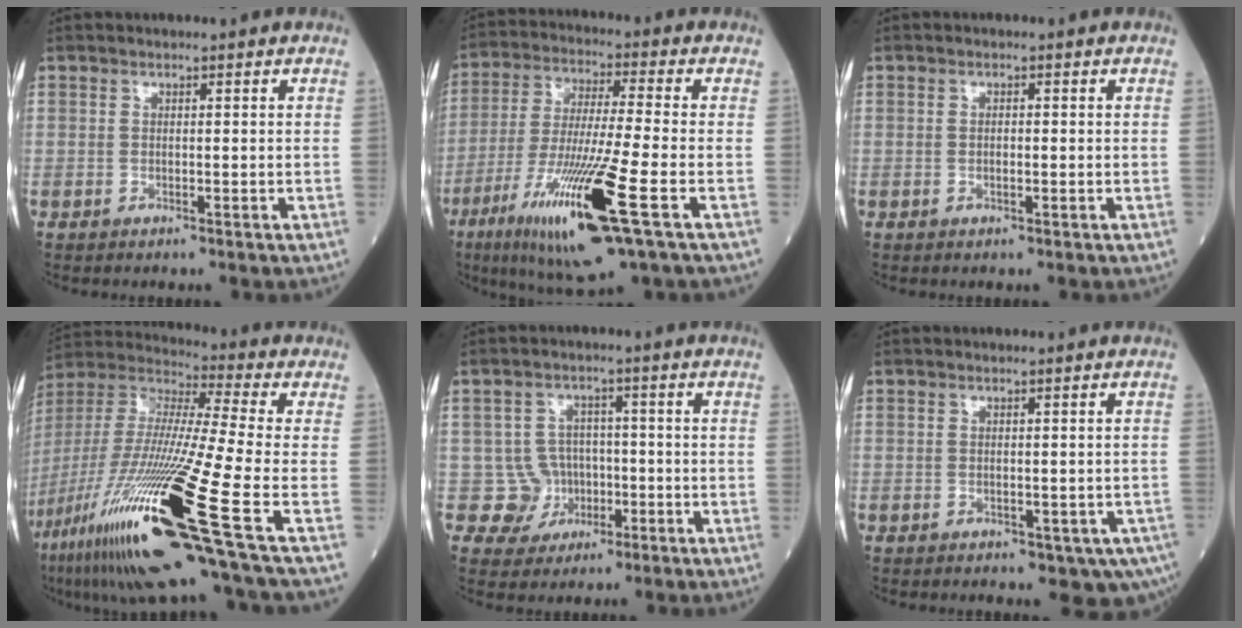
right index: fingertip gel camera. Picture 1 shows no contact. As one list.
[{"total": 15.4, "force": [-6.4, 0.1, 14.0], "torque": [-0.284, -0.038, -0.115]}, {"total": 1.0, "force": [-0.2, 0.4, 0.9], "torque": [-0.017, 0.000, -0.003]}, {"total": 29.0, "force": [-13.7, 1.0, 25.6], "torque": [-0.522, -0.068, -0.256]}, {"total": 5.4, "force": [-1.2, 5.3, -0.1], "torque": [0.012, 0.016, -0.016]}, {"total": 5.3, "force": [-3.0, 2.5, 3.6], "torque": [-0.025, -0.001, -0.035]}]